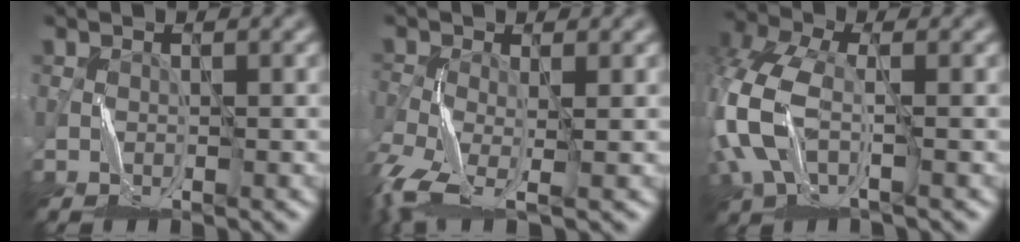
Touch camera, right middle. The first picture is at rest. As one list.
[{"total": 6.9, "force": [-3.8, 2.9, 4.9], "torque": [-0.123, -0.023, -0.080]}, {"total": 7.1, "force": [-1.7, 4.1, 5.5], "torque": [-0.158, -0.001, -0.044]}]